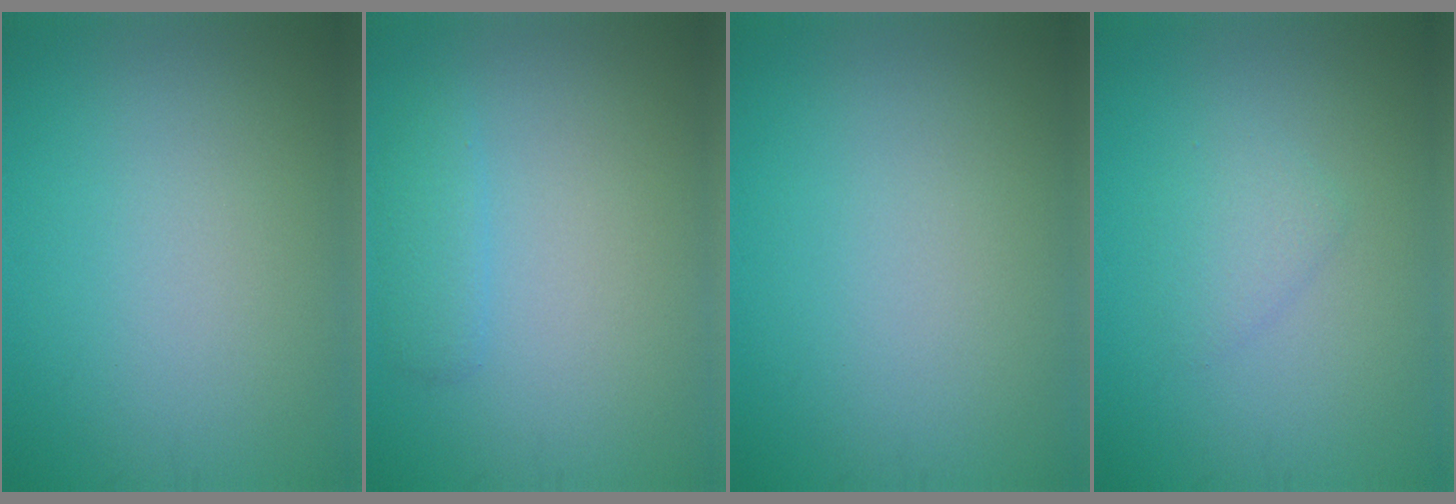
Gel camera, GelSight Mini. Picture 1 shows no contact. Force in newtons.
{"total": 1.5, "press": 1.5, "slide": 0.1}
{"total": 0.0}
{"total": 1.5, "press": 1.5, "slide": 0.1}